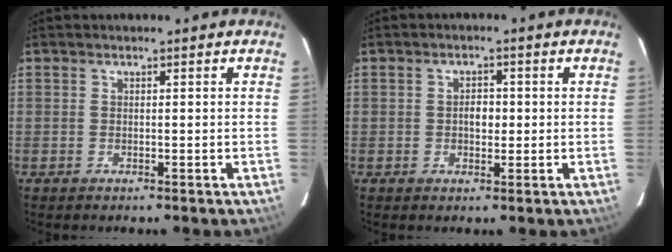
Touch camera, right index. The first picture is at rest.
{"total": 2.6, "force": [-0.1, 1.9, 1.8], "torque": [-0.029, 0.007, -0.003]}